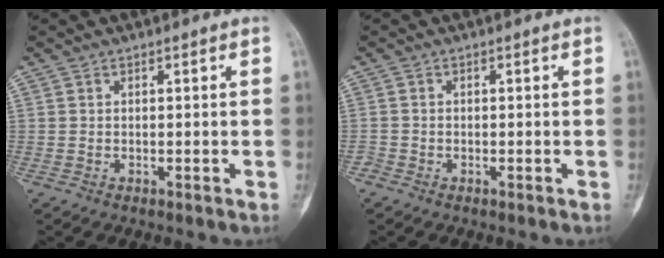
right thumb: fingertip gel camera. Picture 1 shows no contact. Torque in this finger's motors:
{"motor_torque": [-0.17, -0.05, -0.13, 0.23, 0.00]}